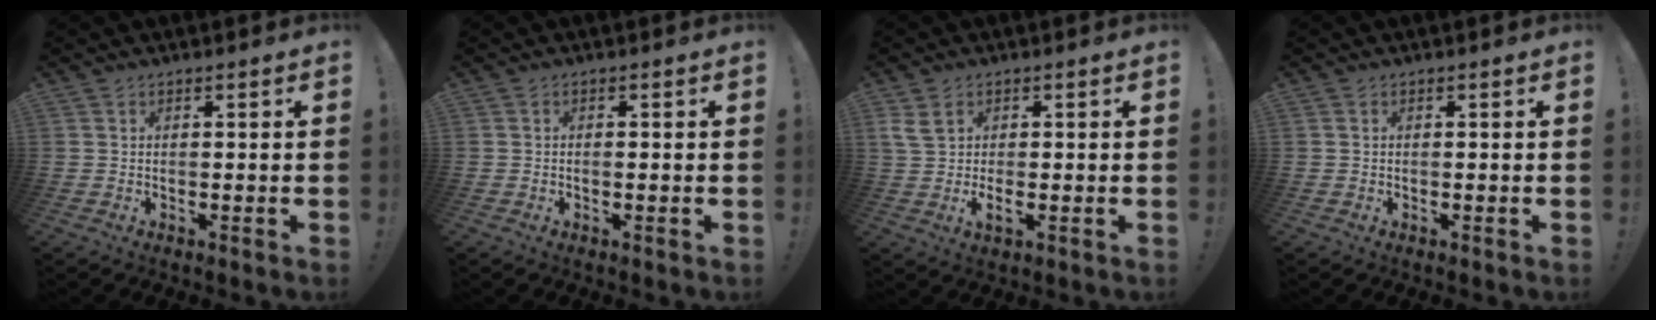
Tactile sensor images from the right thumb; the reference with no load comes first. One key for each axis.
{"total": 0.9, "fx": -0.6, "fy": 0.1, "fz": 0.7, "tx": -0.014, "ty": 0.000, "tz": -0.009}
{"total": 5.1, "fx": 0.7, "fy": 3.2, "fz": 3.9, "tx": -0.081, "ty": -0.001, "tz": 0.014}
{"total": 0.0}